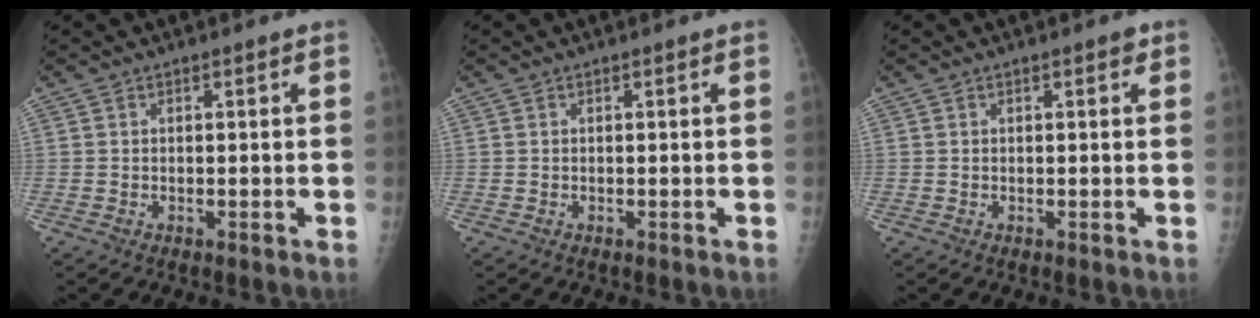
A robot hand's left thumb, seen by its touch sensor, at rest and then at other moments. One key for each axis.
{"total": 0.0}
{"total": 1.0, "fx": 0.5, "fy": 0.5, "fz": 0.7, "tx": -0.006, "ty": 0.000, "tz": 0.005}